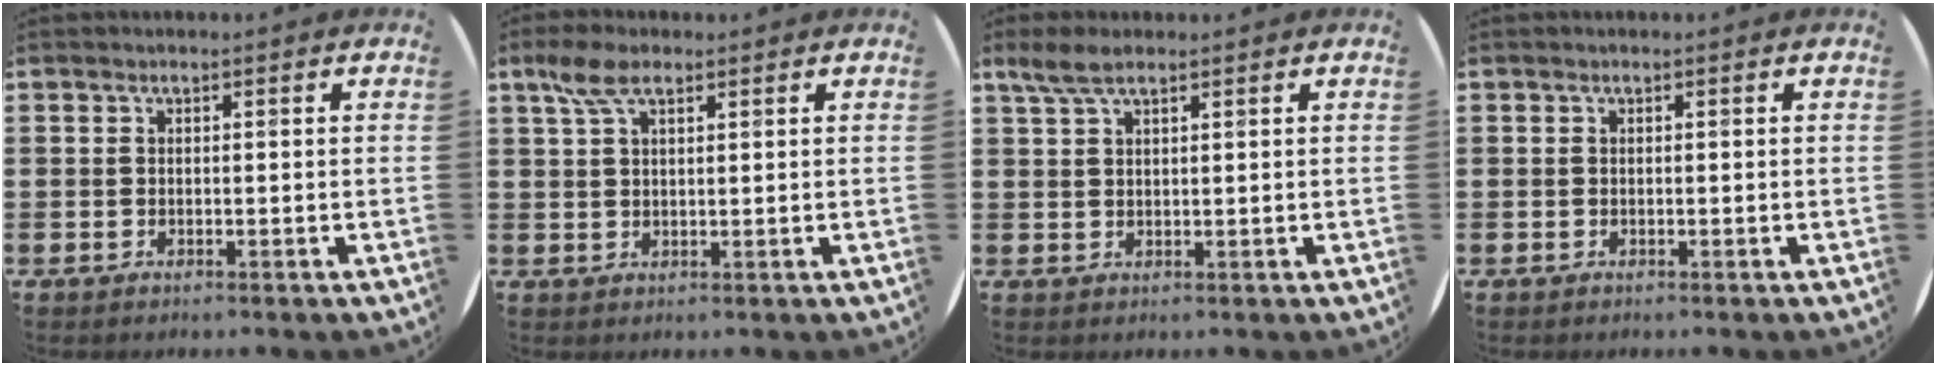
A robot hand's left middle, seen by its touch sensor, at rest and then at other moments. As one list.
[{"total": 4.5, "force": [2.7, 1.9, 3.1], "torque": [-0.060, 0.004, 0.047]}, {"total": 3.3, "force": [2.4, 0.9, 2.1], "torque": [-0.046, 0.004, 0.044]}, {"total": 0.0}]